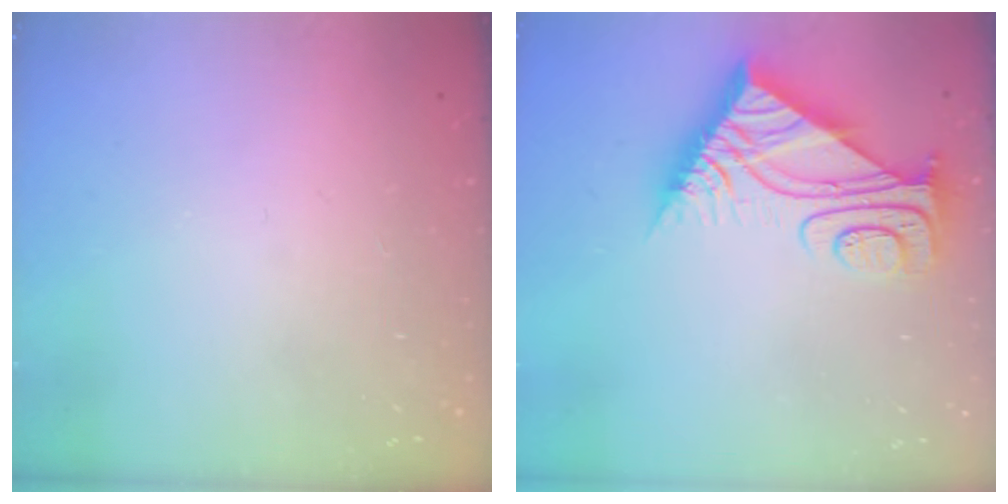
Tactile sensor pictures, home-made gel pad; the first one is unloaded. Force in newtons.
{"total": 10.2, "press": 10.2, "slide": 0.8}